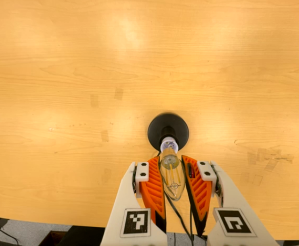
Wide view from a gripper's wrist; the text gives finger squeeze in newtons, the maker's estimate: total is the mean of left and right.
{"total": 20.1, "left": 21.7, "right": 18.4}